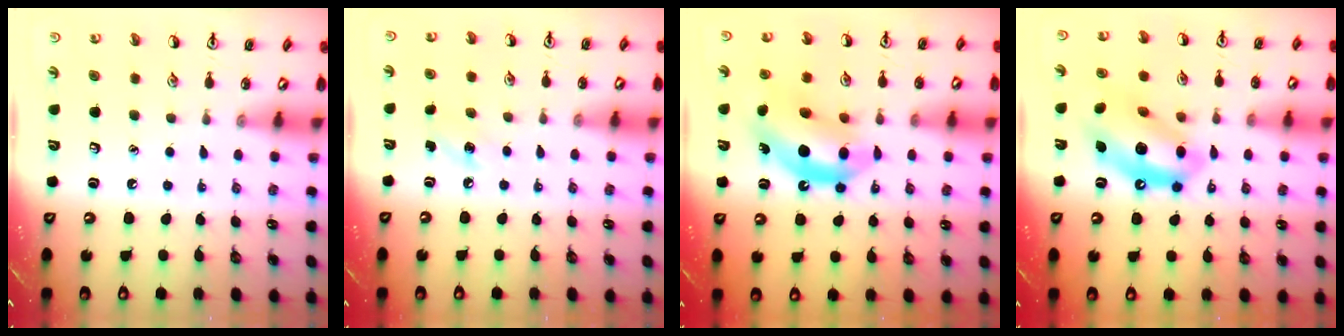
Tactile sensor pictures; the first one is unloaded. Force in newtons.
{"total": 5.1, "press": 4.9, "slide": 1.5}
{"total": 12.9, "press": 12.3, "slide": 3.8}
{"total": 13.0, "press": 12.5, "slide": 3.8}